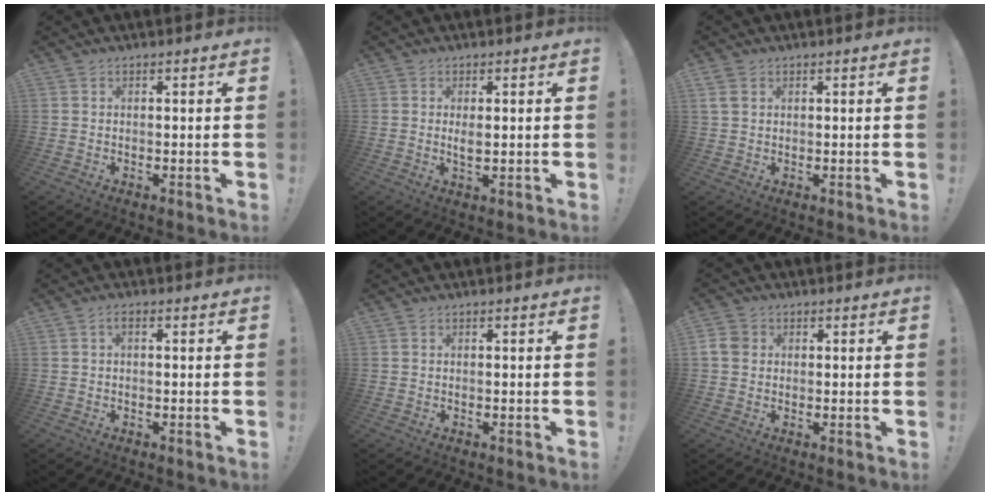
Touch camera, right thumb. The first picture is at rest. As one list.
[{"total": 2.4, "force": [0.3, 0.8, 2.3], "torque": [-0.030, -0.006, 0.001]}, {"total": 3.2, "force": [1.4, 2.2, 1.9], "torque": [-0.036, 0.002, 0.030]}, {"total": 1.5, "force": [-0.3, 0.5, 1.3], "torque": [-0.027, 0.004, -0.006]}, {"total": 0.0}, {"total": 4.8, "force": [0.7, 4.2, 2.3], "torque": [-0.052, 0.010, 0.017]}]